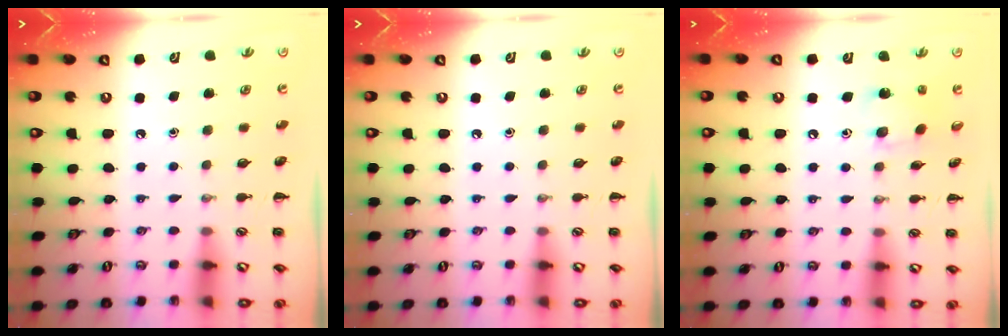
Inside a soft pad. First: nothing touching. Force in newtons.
{"total": 0.0}
{"total": 4.8, "press": 4.7, "slide": 1.0}